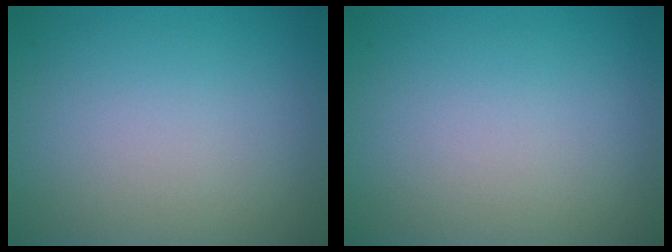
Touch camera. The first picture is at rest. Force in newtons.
{"total": 0.0}